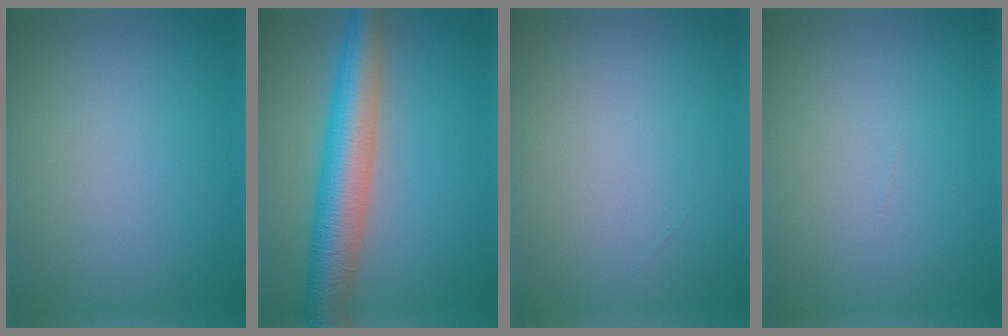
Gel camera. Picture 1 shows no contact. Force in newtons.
{"total": 7.7, "press": 7.7, "slide": 0.2}
{"total": 0.0}
{"total": 0.0}